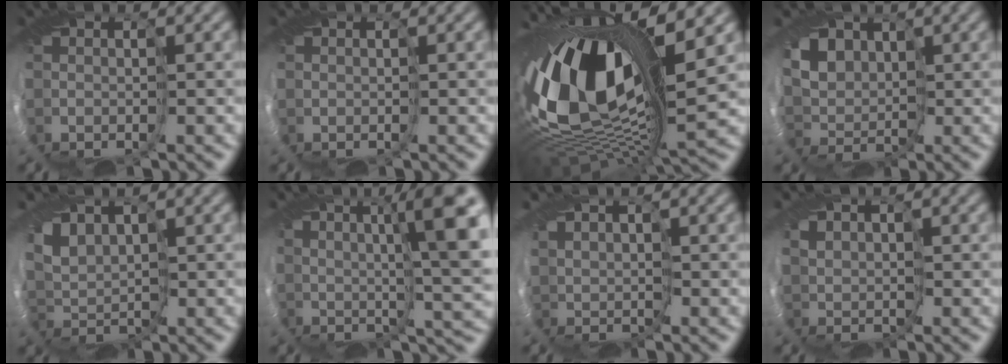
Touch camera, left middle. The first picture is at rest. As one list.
[{"total": 0.0}, {"total": 15.8, "force": [2.9, 8.1, 13.2], "torque": [-0.280, -0.002, 0.042]}, {"total": 5.5, "force": [2.8, 4.2, 2.3], "torque": [-0.050, 0.010, 0.039]}, {"total": 2.5, "force": [2.2, 0.9, 0.8], "torque": [-0.029, -0.001, 0.038]}, {"total": 8.9, "force": [3.0, 1.0, 8.3], "torque": [-0.120, 0.011, 0.048]}, {"total": 1.9, "force": [1.8, 0.4, 0.1], "torque": [-0.011, 0.002, 0.033]}, {"total": 1.5, "force": [1.4, 0.3, 0.0], "torque": [-0.008, 0.000, 0.026]}]